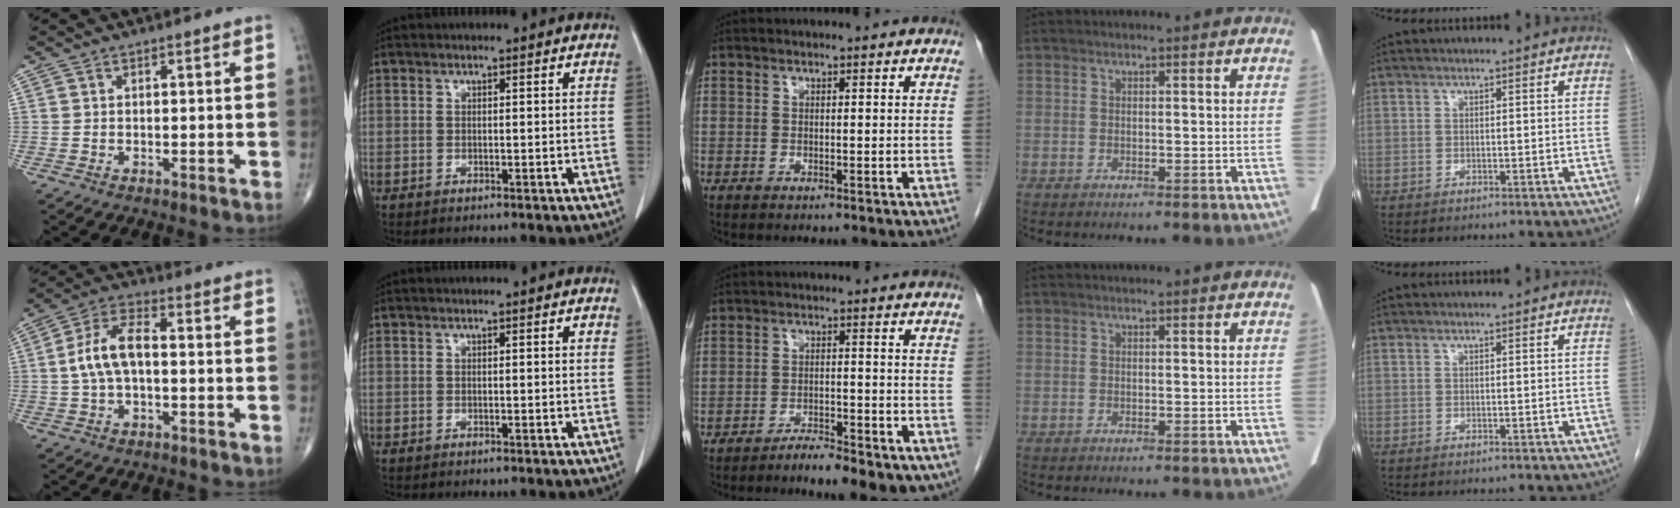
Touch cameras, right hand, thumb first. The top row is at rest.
{"thumb": {"total": 9.1, "force": [-0.2, 4.5, 7.9], "torque": [-0.162, 0.029, -0.010]}, "index": {"total": 0.5, "force": [0.2, 0.1, 0.5], "torque": [-0.008, 0.000, 0.002]}, "middle": {"total": 7.9, "force": [-5.5, 2.1, 5.3], "torque": [-0.065, 0.002, -0.081]}}